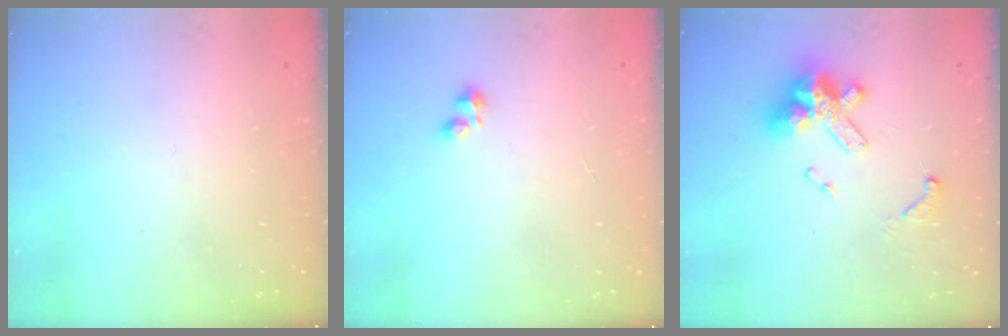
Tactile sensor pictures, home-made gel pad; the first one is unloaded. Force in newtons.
{"total": 2.9, "press": 2.8, "slide": 0.5}
{"total": 14.2, "press": 14.1, "slide": 2.1}